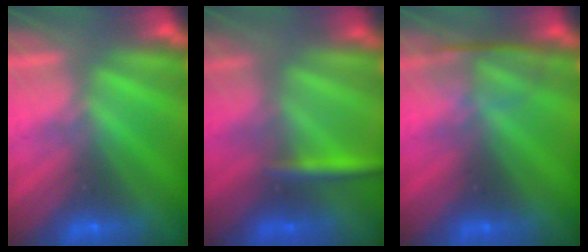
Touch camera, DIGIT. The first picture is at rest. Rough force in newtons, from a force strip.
{"total": 2.8}
{"total": 2.4}